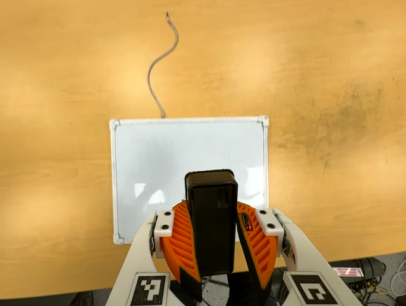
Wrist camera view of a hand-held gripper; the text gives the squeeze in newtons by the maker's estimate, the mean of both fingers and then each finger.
{"total": 9.6, "left": 10.3, "right": 9.0}